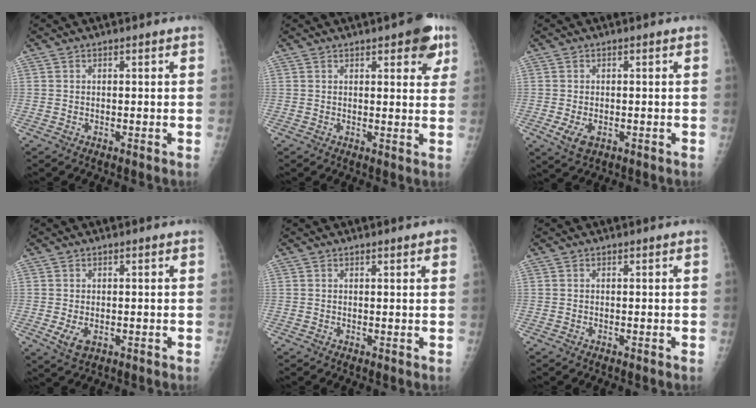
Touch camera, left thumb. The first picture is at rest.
{"total": 5.0, "force": [2.7, 1.9, 3.8], "torque": [-0.028, -0.008, 0.026]}
{"total": 3.9, "force": [-1.2, 2.4, 2.8], "torque": [-0.052, -0.005, -0.015]}
{"total": 3.6, "force": [-0.7, 2.2, 2.8], "torque": [-0.048, -0.009, -0.005]}
{"total": 2.1, "force": [1.4, 0.3, 1.6], "torque": [-0.016, 0.000, 0.014]}
{"total": 0.0}